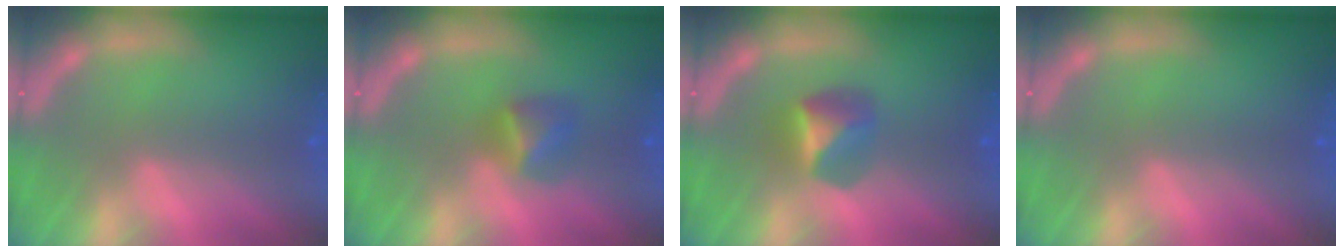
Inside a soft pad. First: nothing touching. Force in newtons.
{"total": 2.4}
{"total": 2.9}
{"total": 0.0}